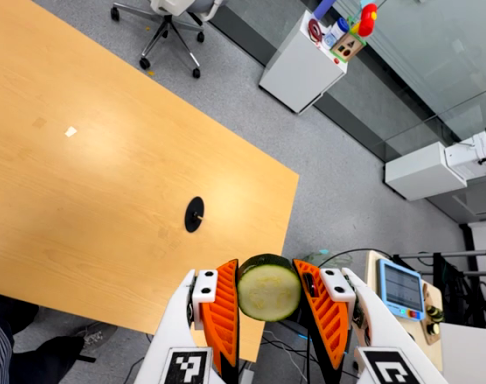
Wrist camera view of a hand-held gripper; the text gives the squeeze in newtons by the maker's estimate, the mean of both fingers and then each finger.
{"total": 12.0, "left": 11.2, "right": 12.8}